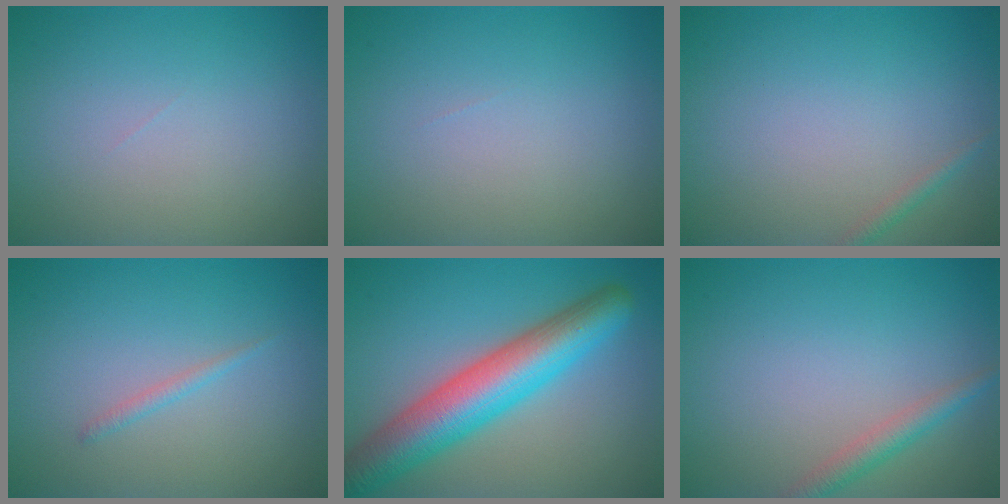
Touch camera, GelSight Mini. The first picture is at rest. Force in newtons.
{"total": 0.0}
{"total": 0.9, "press": 0.9, "slide": 0.0}
{"total": 0.8, "press": 0.8, "slide": 0.0}
{"total": 8.9, "press": 8.9, "slide": 0.4}
{"total": 2.2, "press": 2.2, "slide": 0.0}